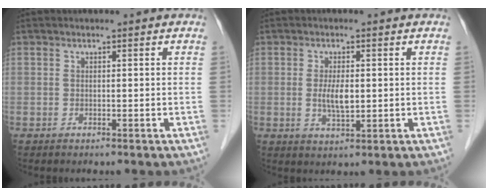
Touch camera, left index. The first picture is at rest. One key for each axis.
{"total": 3.8, "fx": 0.1, "fy": 1.2, "fz": 3.6, "tx": -0.072, "ty": -0.007, "tz": 0.002}